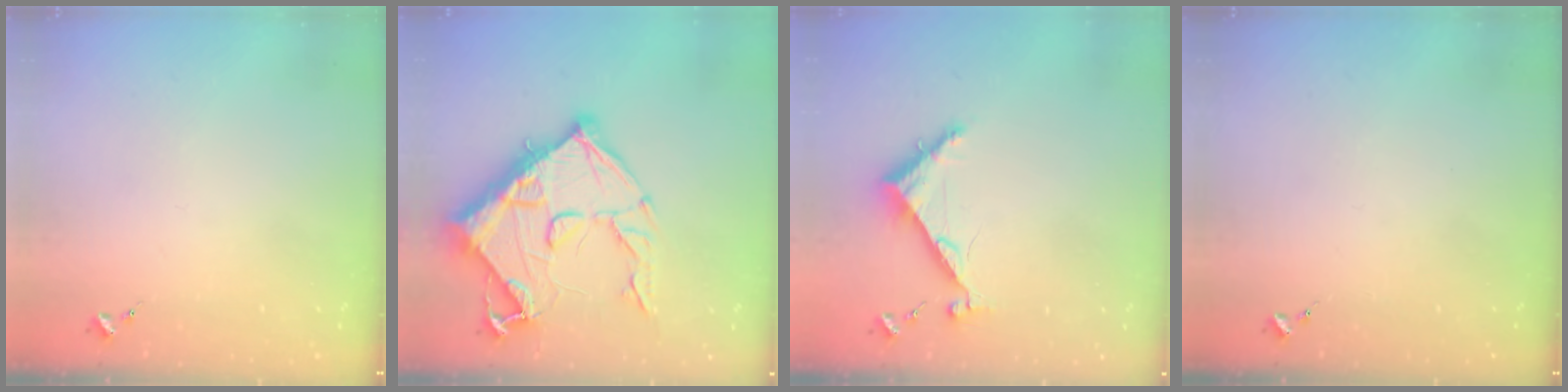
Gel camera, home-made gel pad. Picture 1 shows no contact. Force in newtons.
{"total": 22.3, "press": 22.2, "slide": 1.4}
{"total": 6.9, "press": 6.9, "slide": 0.6}
{"total": 0.0}